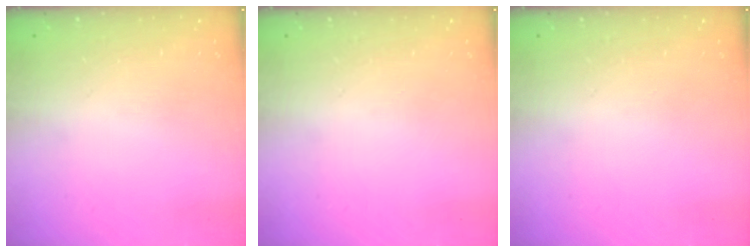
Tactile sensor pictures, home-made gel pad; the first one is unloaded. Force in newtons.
{"total": 0.0}
{"total": 0.0}